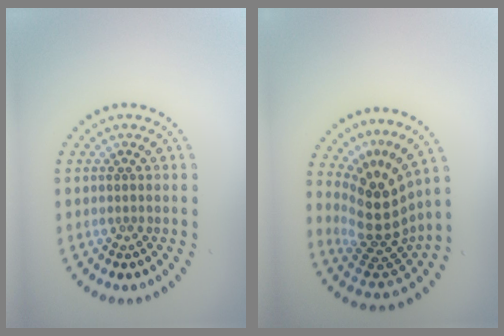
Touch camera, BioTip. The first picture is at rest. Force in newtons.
{"total": 5.1, "press": 3.6, "slide": 3.5}